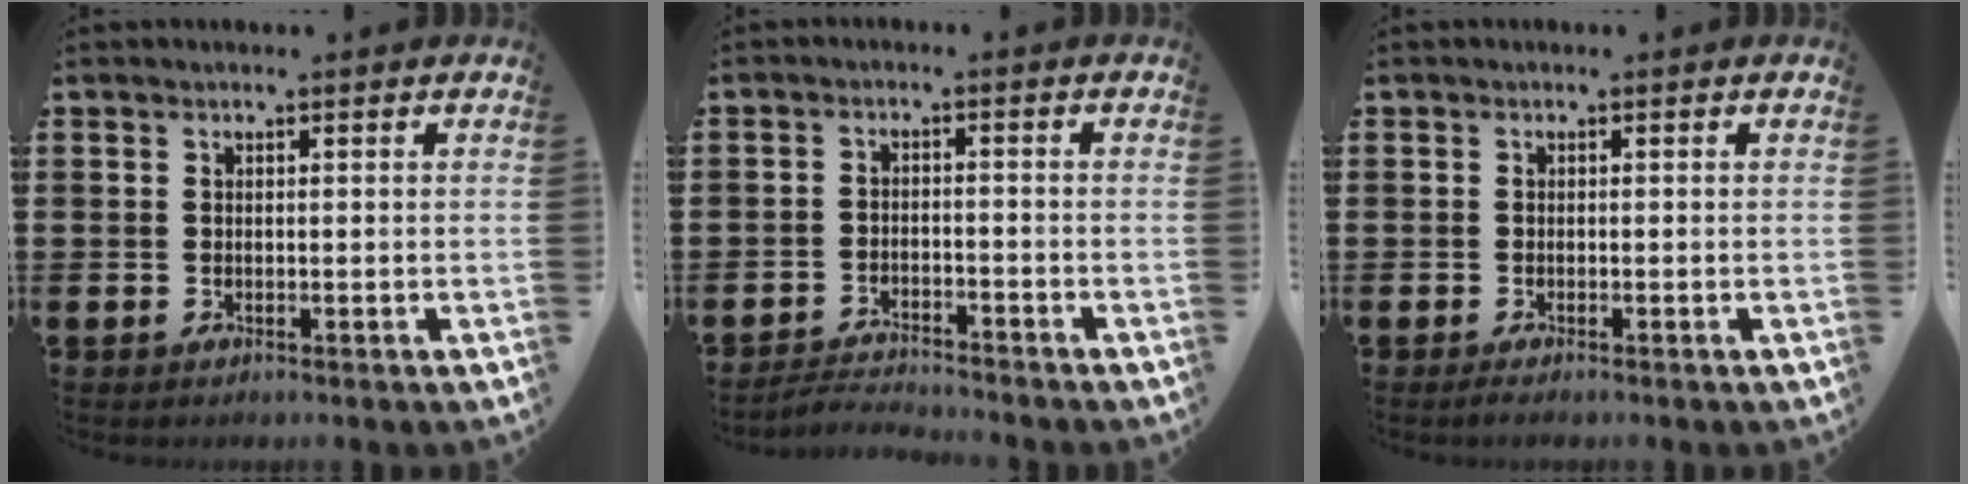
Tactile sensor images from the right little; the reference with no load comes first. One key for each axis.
{"total": 2.5, "fx": -2.5, "fy": 0.0, "fz": 0.0, "tx": -0.005, "ty": 0.004, "tz": -0.054}
{"total": 0.6, "fx": -0.3, "fy": 0.1, "fz": 0.5, "tx": -0.001, "ty": -0.006, "tz": -0.008}